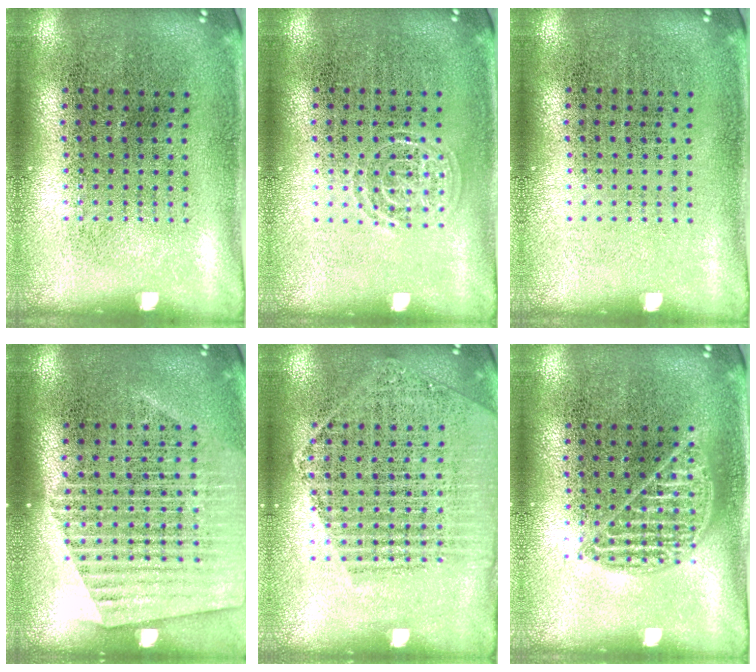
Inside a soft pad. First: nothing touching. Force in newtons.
{"total": 1.3, "press": 1.3, "slide": 0.2}
{"total": 0.0}
{"total": 1.6, "press": 1.6, "slide": 0.5}
{"total": 1.6, "press": 1.5, "slide": 0.4}
{"total": 0.9, "press": 0.9, "slide": 0.1}